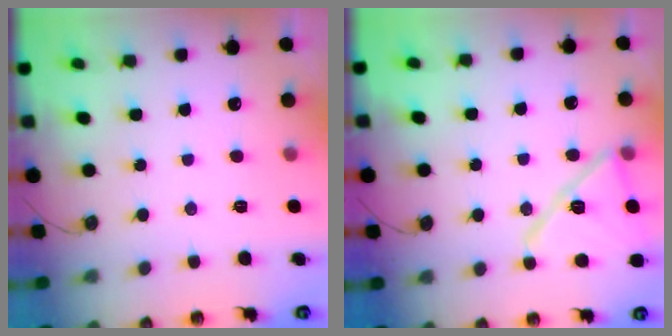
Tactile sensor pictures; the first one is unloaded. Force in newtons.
{"total": 14.6, "press": 14.6, "slide": 1.1}